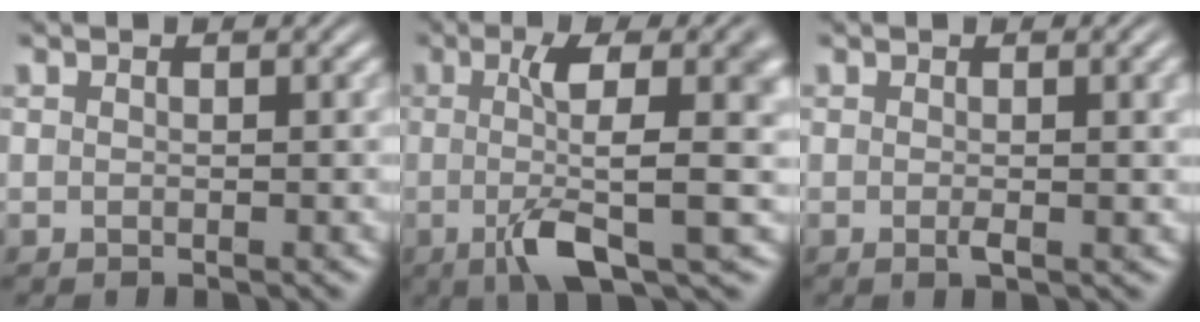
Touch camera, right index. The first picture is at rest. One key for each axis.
{"total": 6.7, "fx": -0.8, "fy": 1.1, "fz": 6.5, "tx": -0.107, "ty": -0.011, "tz": -0.008}
{"total": 1.2, "fx": -0.1, "fy": 0.1, "fz": 1.2, "tx": -0.015, "ty": 0.001, "tz": -0.003}